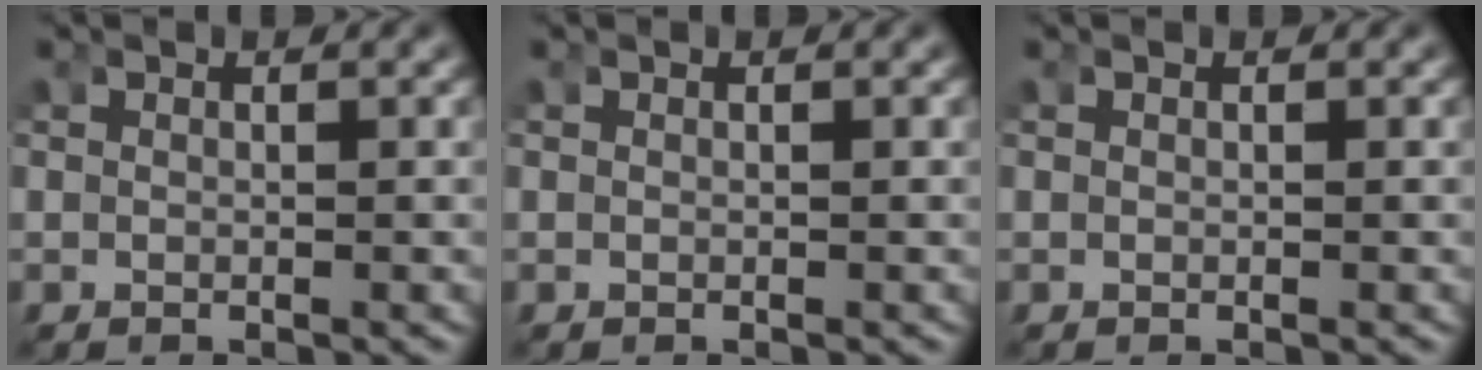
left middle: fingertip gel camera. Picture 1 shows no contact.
{"total": 0.0}
{"total": 0.0}